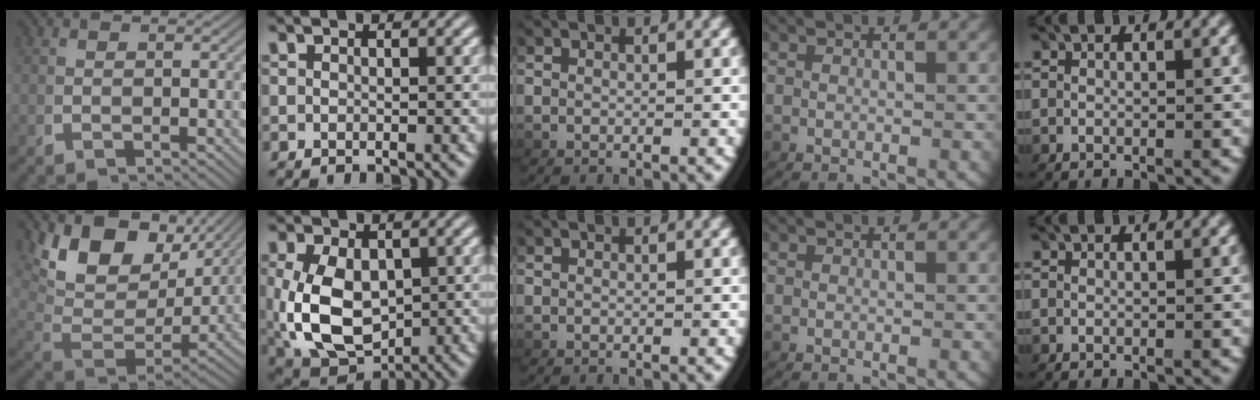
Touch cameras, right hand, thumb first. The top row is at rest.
{"thumb": {"total": 11.2, "force": [3.5, 6.8, 8.2], "torque": [-0.165, -0.016, 0.063]}, "index": {"total": 10.1, "force": [-1.0, 7.7, 6.5], "torque": [-0.141, -0.041, 0.006]}}